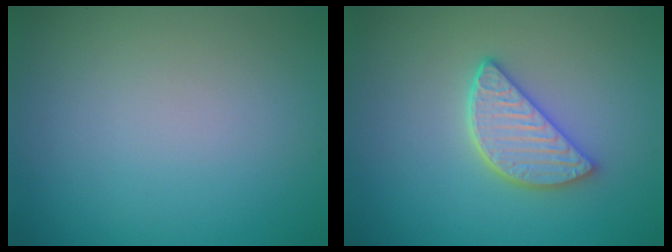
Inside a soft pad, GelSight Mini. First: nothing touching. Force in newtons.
{"total": 4.1, "press": 3.4, "slide": 2.3}